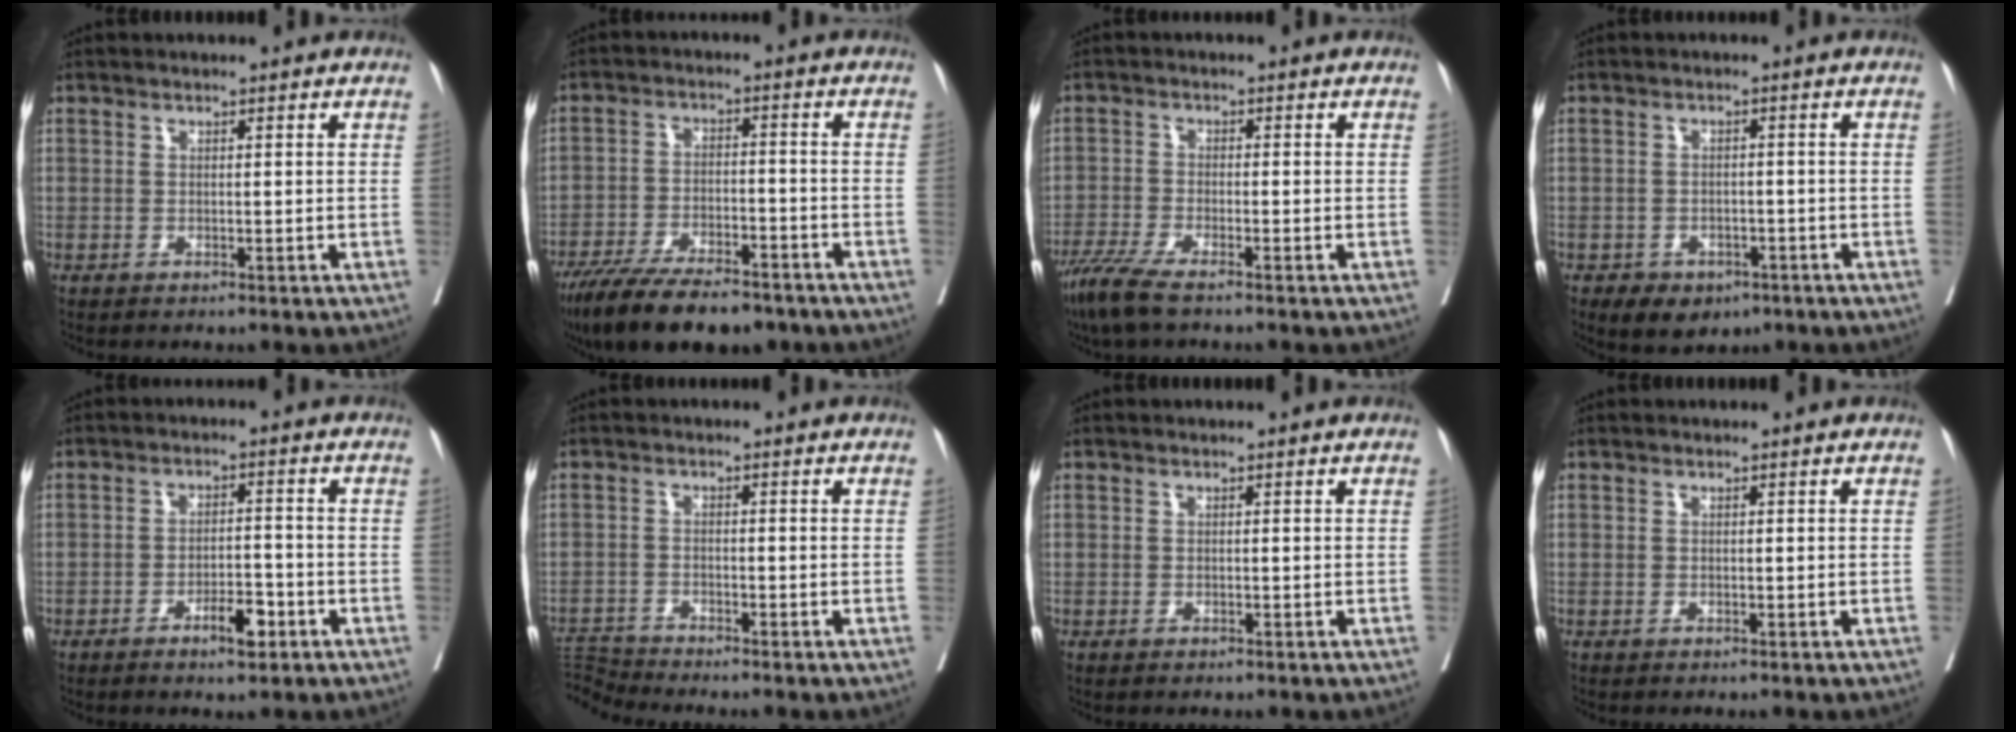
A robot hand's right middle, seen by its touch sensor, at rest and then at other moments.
{"total": 15.0, "force": [-11.7, 4.3, 8.3], "torque": [-0.143, -0.017, -0.190]}
{"total": 5.6, "force": [-4.3, 0.5, 3.6], "torque": [-0.072, -0.016, -0.080]}
{"total": 5.8, "force": [-3.7, 3.8, 2.3], "torque": [-0.027, 0.002, -0.045]}
{"total": 4.6, "force": [-2.6, 1.4, 3.5], "torque": [-0.053, 0.003, -0.039]}
{"total": 4.1, "force": [-3.6, -1.6, -0.9], "torque": [0.012, -0.008, -0.070]}
{"total": 0.0}
{"total": 0.0}